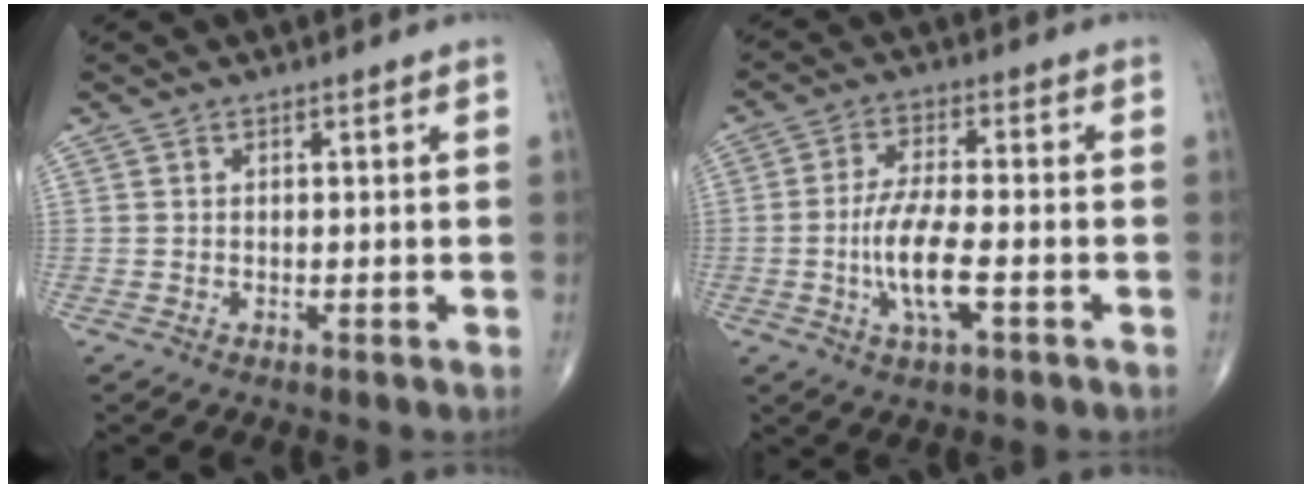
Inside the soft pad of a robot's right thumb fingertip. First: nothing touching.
{"total": 9.1, "force": [-2.4, 2.8, 8.3], "torque": [-0.171, 0.009, -0.044]}